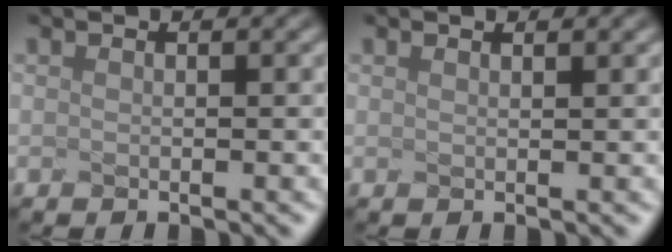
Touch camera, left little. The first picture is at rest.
{"total": 1.0, "force": [0.7, 0.3, 0.6], "torque": [-0.001, 0.014, 0.001]}